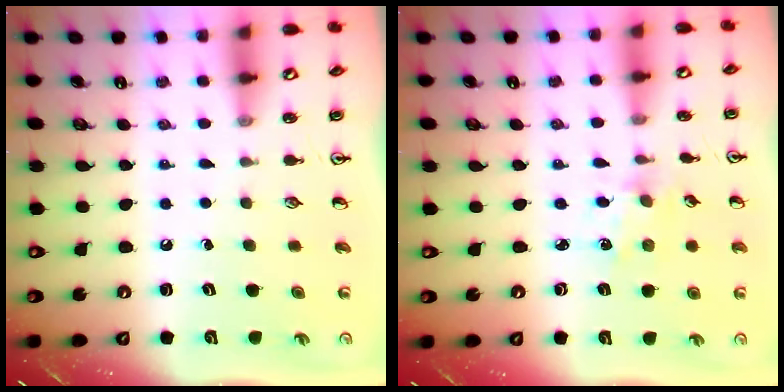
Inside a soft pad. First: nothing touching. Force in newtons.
{"total": 1.2, "press": 1.2, "slide": 0.2}